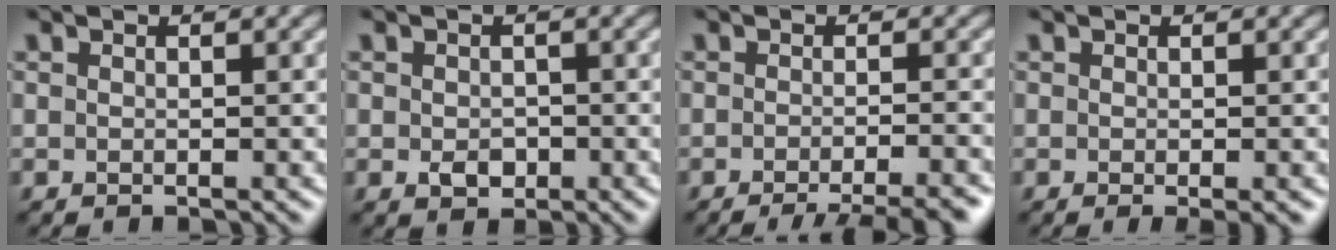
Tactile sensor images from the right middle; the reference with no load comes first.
{"total": 1.9, "force": [-0.6, 1.4, 1.1], "torque": [-0.019, -0.001, -0.008]}
{"total": 5.5, "force": [-3.2, 1.7, 4.2], "torque": [-0.028, 0.001, -0.031]}
{"total": 1.1, "force": [-0.2, 0.2, 1.1], "torque": [-0.014, -0.002, -0.004]}